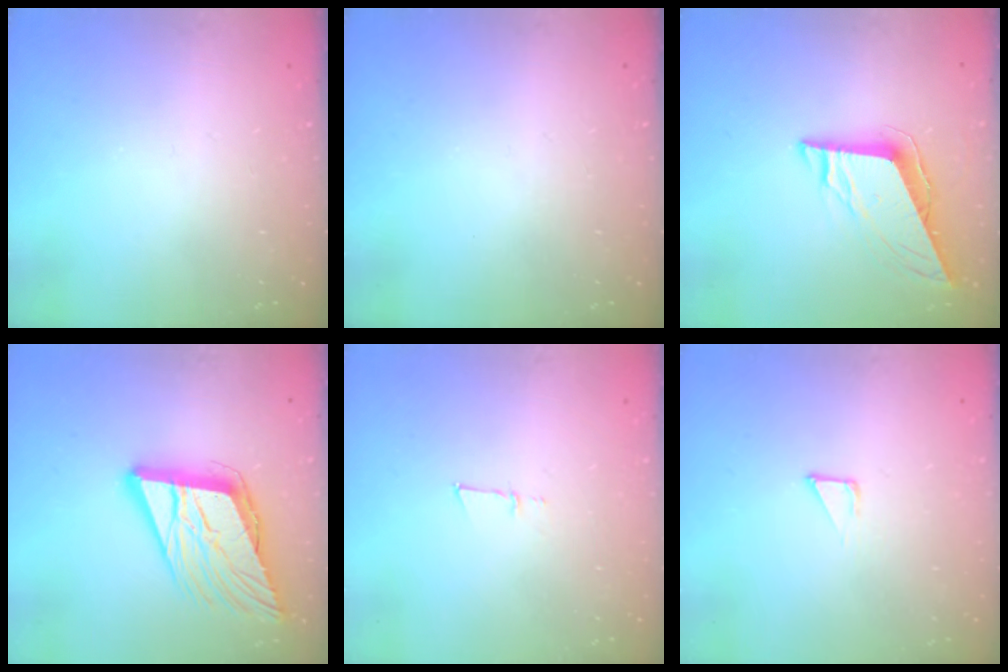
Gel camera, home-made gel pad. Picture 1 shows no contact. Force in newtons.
{"total": 0.0}
{"total": 9.0, "press": 8.9, "slide": 1.5}
{"total": 17.4, "press": 16.8, "slide": 4.4}
{"total": 4.2, "press": 4.0, "slide": 1.1}
{"total": 2.1, "press": 2.1, "slide": 0.1}